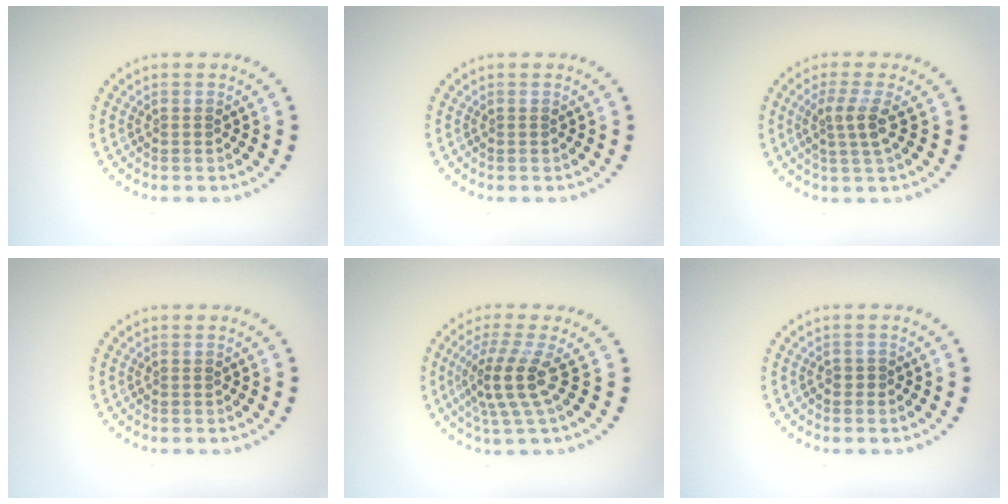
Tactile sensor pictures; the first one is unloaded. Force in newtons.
{"total": 0.0}
{"total": 2.4, "press": 1.9, "slide": 1.5}
{"total": 0.0}
{"total": 3.9, "press": 2.9, "slide": 2.7}
{"total": 0.5, "press": 0.4, "slide": 0.4}